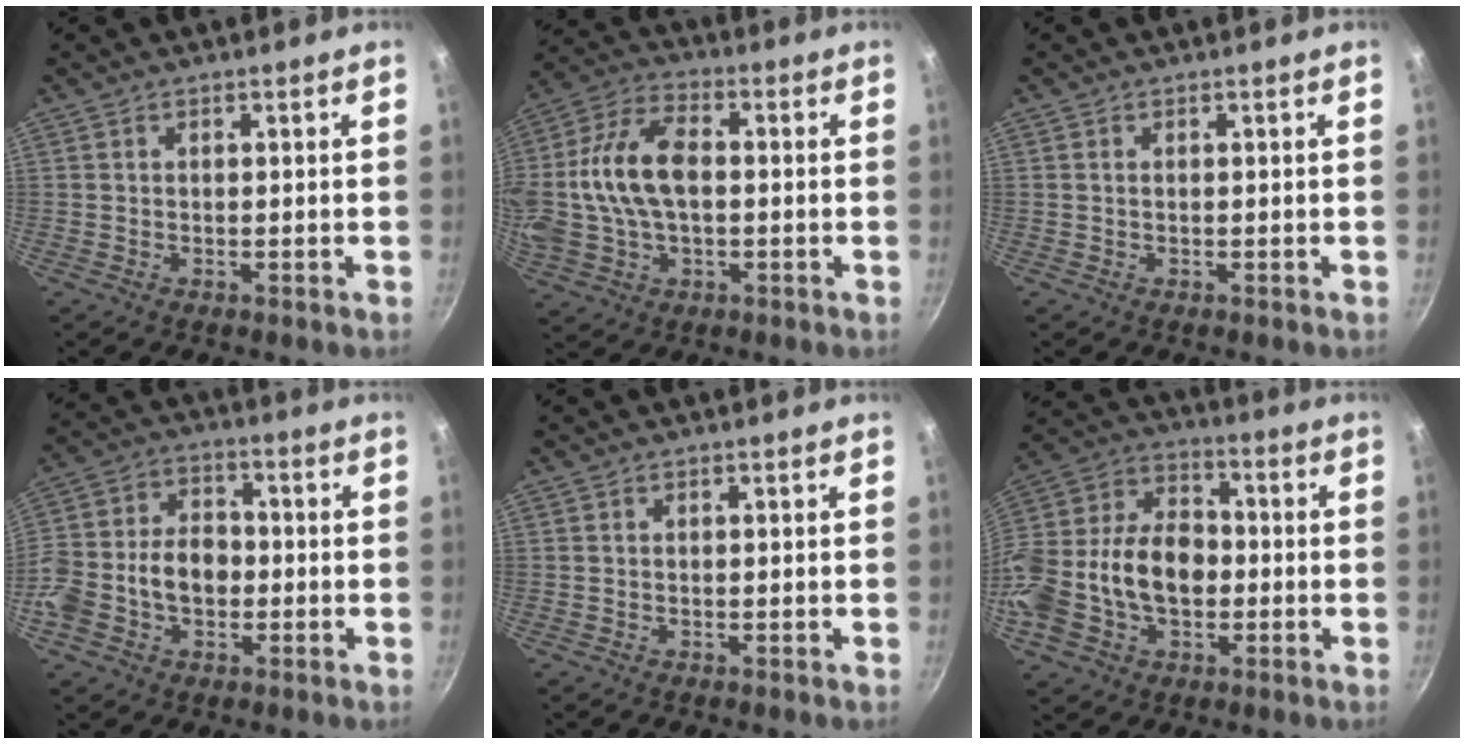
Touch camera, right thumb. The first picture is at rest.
{"total": 17.1, "force": [0.4, 10.4, 13.6], "torque": [-0.289, 0.027, 0.008]}
{"total": 0.0}
{"total": 14.4, "force": [-2.7, 10.1, 9.9], "torque": [-0.186, 0.036, -0.052]}
{"total": 0.0}
{"total": 22.1, "force": [-3.4, 15.0, 15.9], "torque": [-0.334, 0.029, -0.060]}